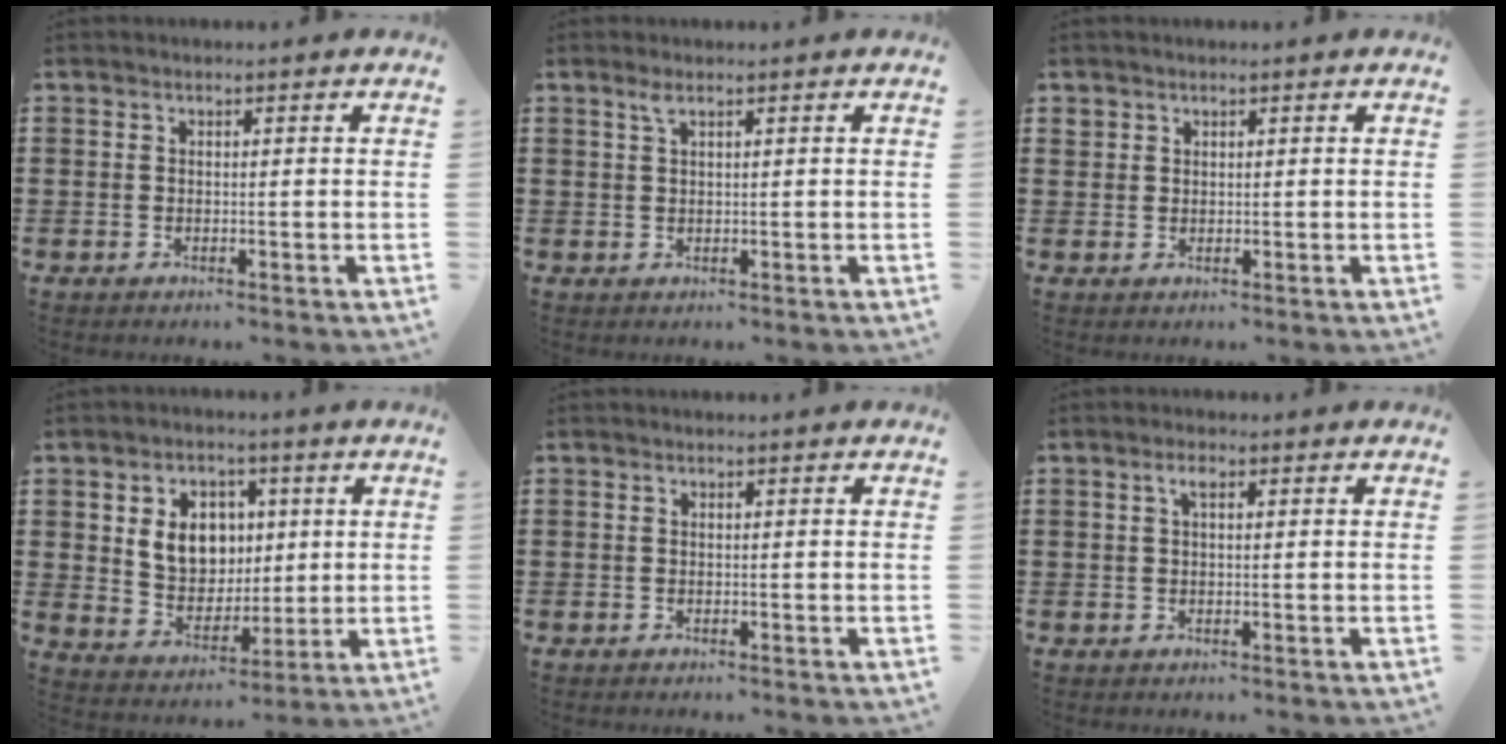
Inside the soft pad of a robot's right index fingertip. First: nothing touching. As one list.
[{"total": 1.3, "force": [0.8, 0.3, 1.0], "torque": [-0.023, 0.002, 0.013]}, {"total": 1.3, "force": [1.0, 0.8, -0.1], "torque": [0.000, 0.000, 0.021]}, {"total": 8.1, "force": [1.7, 6.6, 4.3], "torque": [-0.086, 0.011, 0.027]}, {"total": 0.0}, {"total": 1.8, "force": [0.7, 0.6, 1.6], "torque": [-0.035, 0.005, 0.011]}]